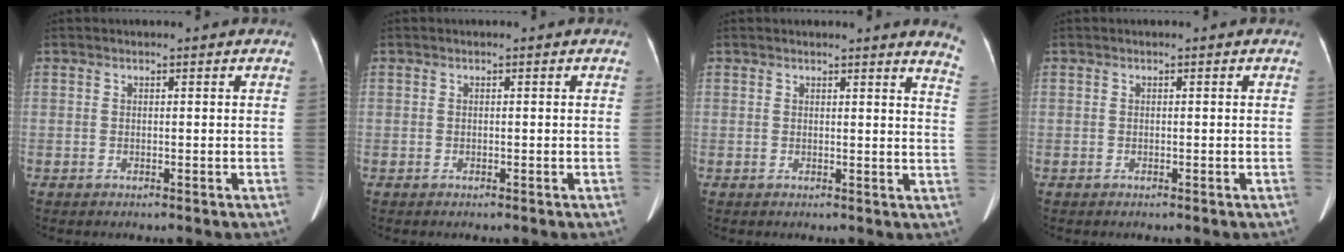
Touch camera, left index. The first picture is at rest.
{"total": 0.0}
{"total": 6.4, "force": [6.1, -0.4, 2.0], "torque": [-0.018, -0.049, 0.035]}
{"total": 0.0}